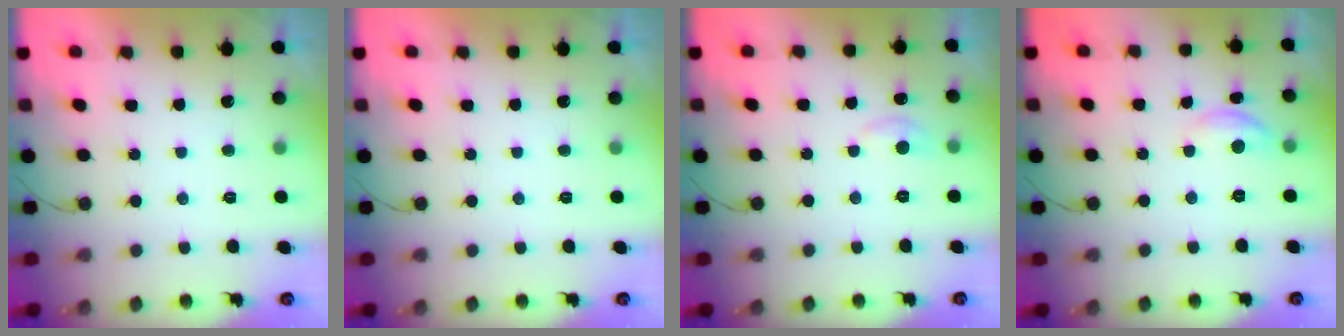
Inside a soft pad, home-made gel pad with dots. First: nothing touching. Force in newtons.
{"total": 0.0}
{"total": 5.4, "press": 5.3, "slide": 0.7}
{"total": 6.0, "press": 6.0, "slide": 0.4}